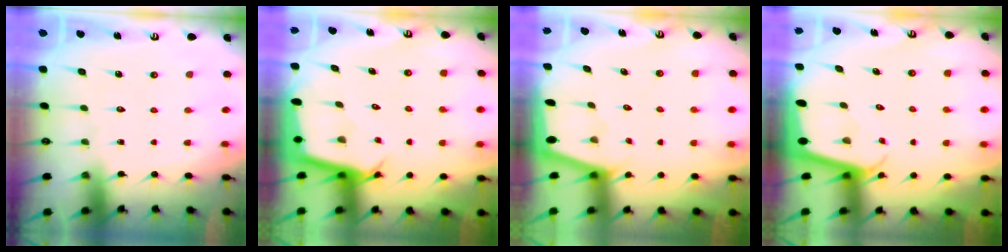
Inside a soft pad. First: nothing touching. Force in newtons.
{"total": 2.9, "press": 2.9, "slide": 0.1}
{"total": 1.8, "press": 1.8, "slide": 0.3}
{"total": 2.0, "press": 2.0, "slide": 0.1}